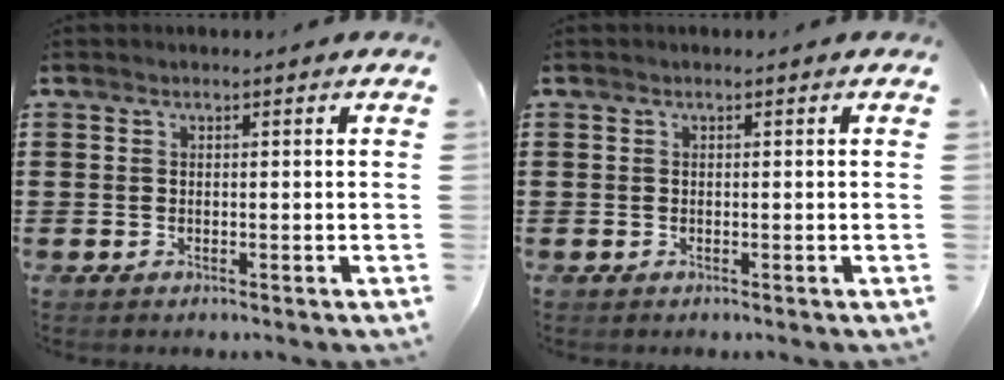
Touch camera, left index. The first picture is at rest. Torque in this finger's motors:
{"motor_torque": [0.00, 0.00, 0.00, 0.00]}